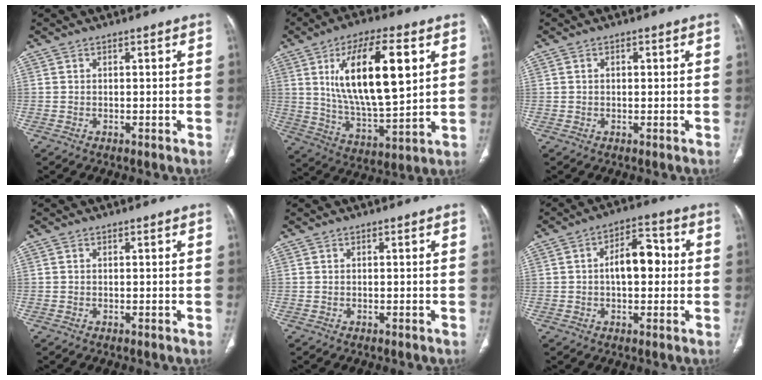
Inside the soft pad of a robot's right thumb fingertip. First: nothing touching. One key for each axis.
{"total": 20.5, "fx": 5.9, "fy": 7.6, "fz": 18.1, "tx": -0.292, "ty": -0.024, "tz": 0.107}
{"total": 1.0, "fx": 0.1, "fy": 0.6, "fz": 0.7, "tx": -0.012, "ty": 0.006, "tz": 0.001}
{"total": 0.0}
{"total": 0.0}
{"total": 8.9, "fx": 0.3, "fy": 5.0, "fz": 7.4, "tx": -0.097, "ty": 0.026, "tz": -0.002}